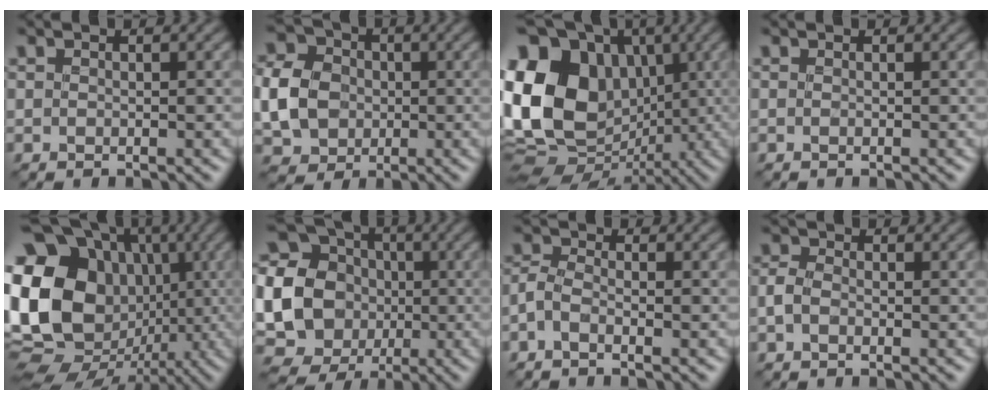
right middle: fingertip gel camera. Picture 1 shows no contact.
{"total": 6.0, "force": [-1.1, 5.1, 3.1], "torque": [-0.070, 0.005, -0.030]}
{"total": 16.1, "force": [0.3, 12.4, 10.2], "torque": [-0.218, 0.024, -0.011]}
{"total": 0.0}
{"total": 22.2, "force": [0.2, 18.9, 11.6], "torque": [-0.238, 0.010, -0.036]}
{"total": 22.6, "force": [-2.0, 21.4, 7.0], "torque": [-0.183, 0.008, -0.098]}
{"total": 1.5, "force": [-1.4, 0.2, 0.5], "torque": [-0.006, 0.004, -0.038]}
{"total": 1.2, "force": [-0.9, 0.6, 0.5], "torque": [-0.007, 0.001, -0.028]}